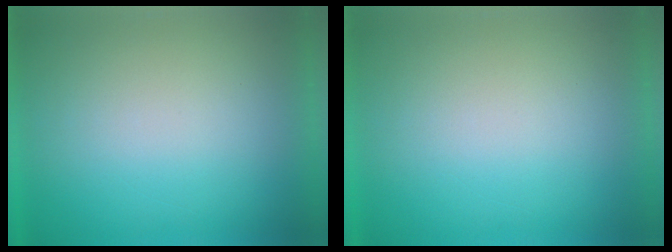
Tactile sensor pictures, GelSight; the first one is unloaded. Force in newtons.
{"total": 0.0}